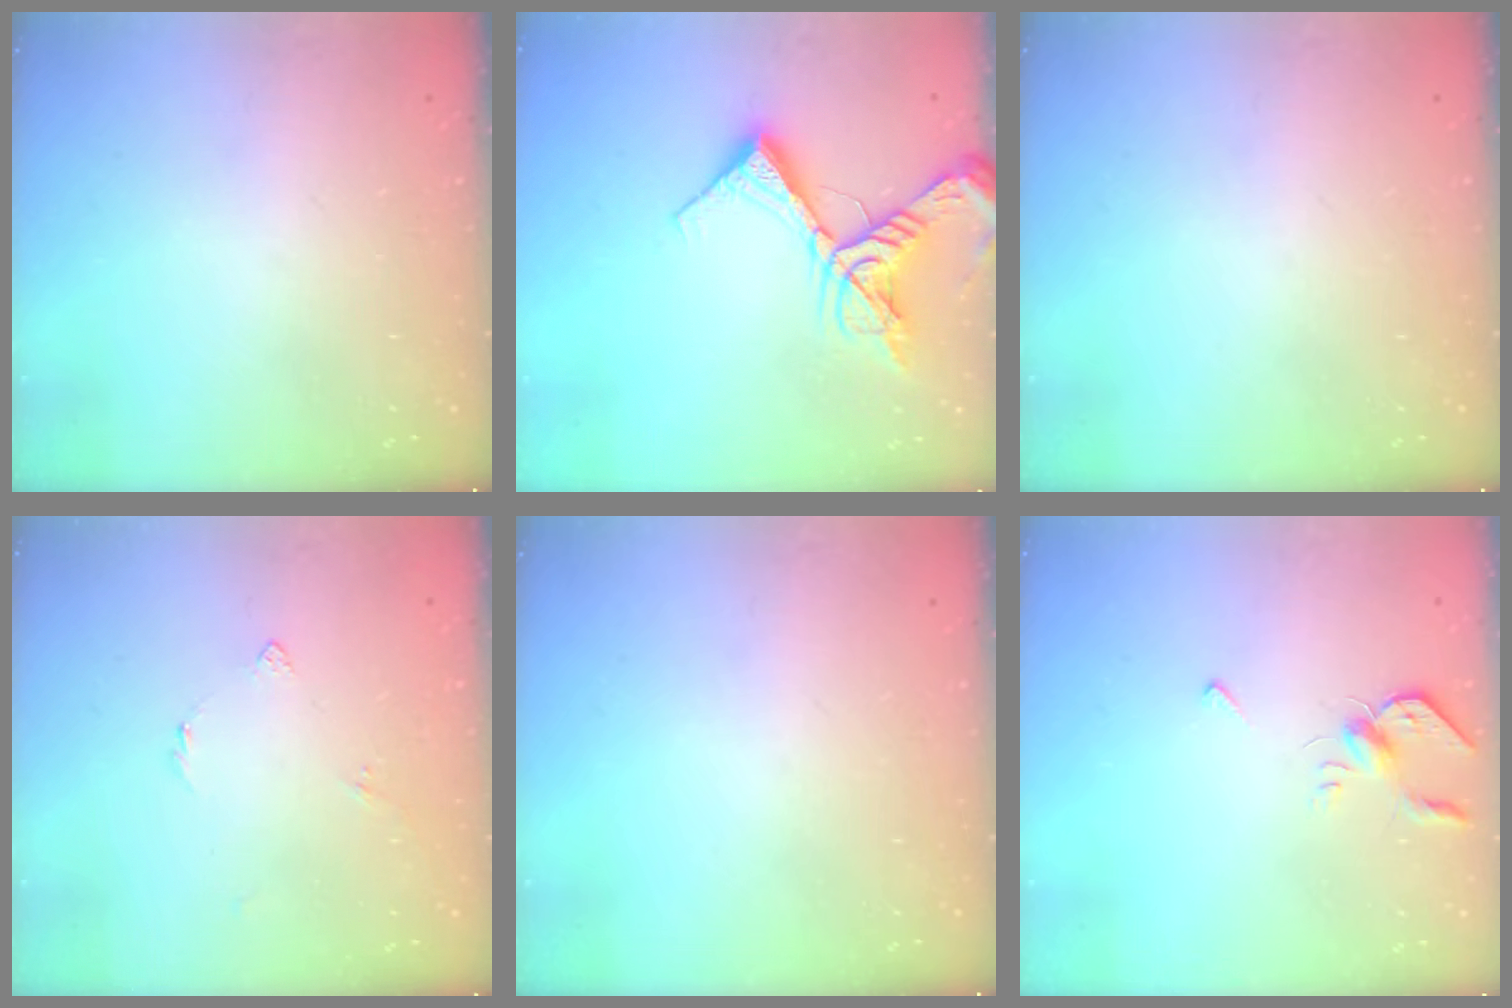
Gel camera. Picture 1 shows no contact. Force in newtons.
{"total": 15.3, "press": 15.2, "slide": 1.1}
{"total": 0.0}
{"total": 2.6, "press": 2.5, "slide": 0.7}
{"total": 0.0}
{"total": 4.4, "press": 4.3, "slide": 0.9}